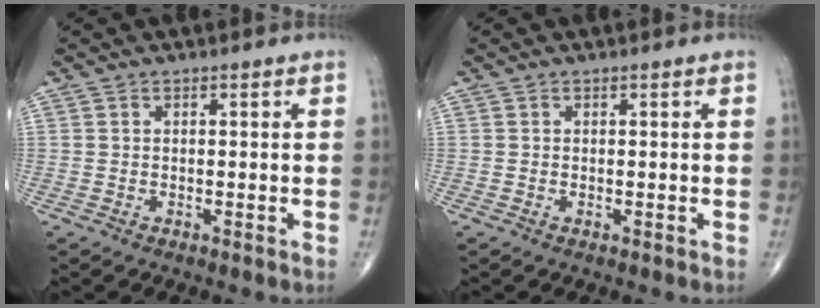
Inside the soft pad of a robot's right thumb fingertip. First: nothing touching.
{"total": 0.0}